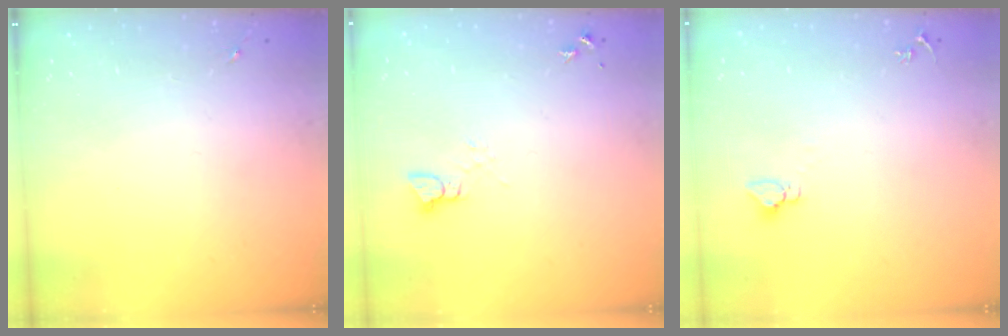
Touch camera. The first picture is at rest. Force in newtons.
{"total": 2.5, "press": 2.5, "slide": 0.1}
{"total": 2.9, "press": 2.9, "slide": 0.1}